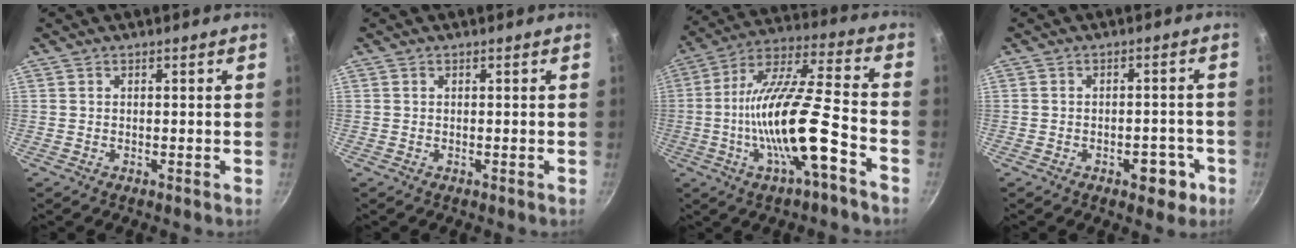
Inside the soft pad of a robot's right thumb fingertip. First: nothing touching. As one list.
[{"total": 0.0}, {"total": 18.8, "force": [-6.3, 4.3, 17.2], "torque": [-0.307, 0.041, -0.122]}, {"total": 5.7, "force": [-2.6, 3.2, 3.9], "torque": [-0.025, 0.021, -0.028]}]